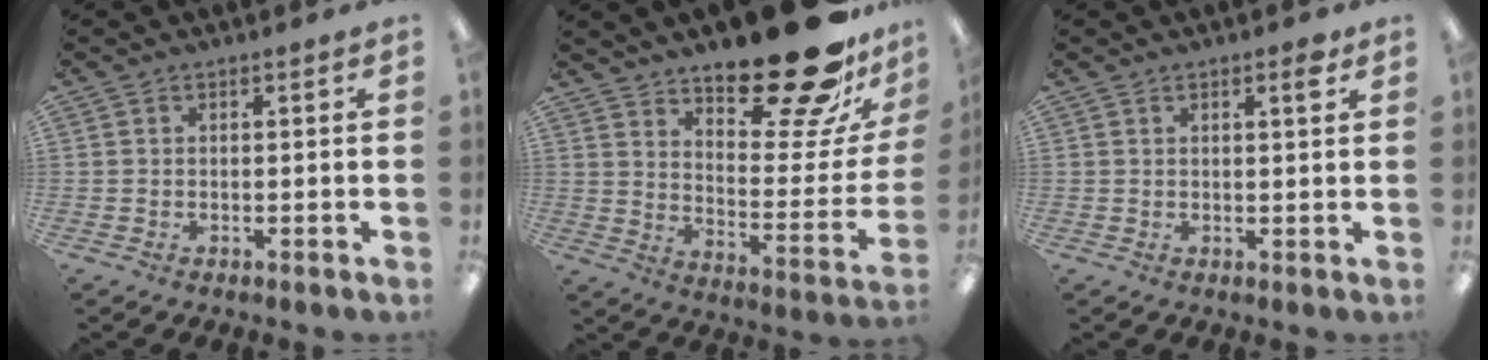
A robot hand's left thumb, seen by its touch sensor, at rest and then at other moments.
{"total": 26.3, "force": [20.2, 7.9, 14.9], "torque": [-0.187, -0.140, 0.326]}
{"total": 2.4, "force": [1.7, 0.5, 1.7], "torque": [-0.022, -0.005, 0.025]}